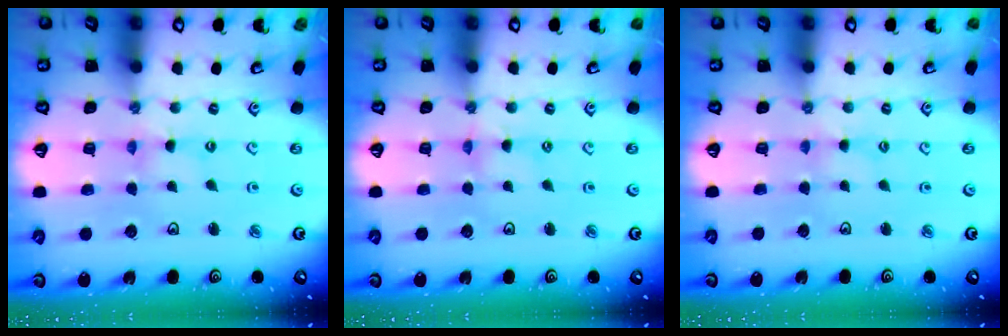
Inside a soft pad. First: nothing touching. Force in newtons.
{"total": 1.1, "press": 1.1, "slide": 0.1}
{"total": 1.6, "press": 1.5, "slide": 0.3}